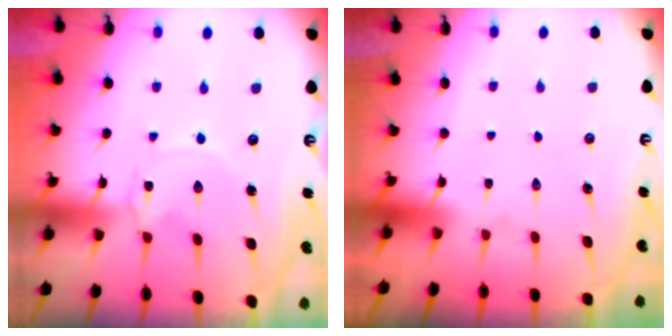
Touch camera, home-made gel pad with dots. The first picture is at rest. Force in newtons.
{"total": 1.5, "press": 1.5, "slide": 0.1}